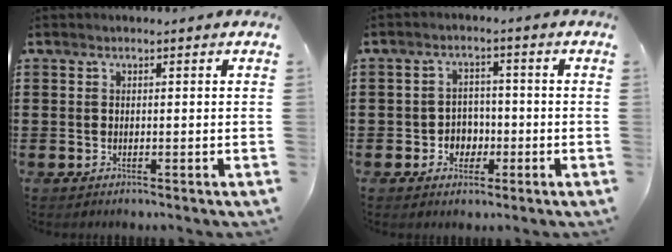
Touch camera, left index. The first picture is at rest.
{"total": 3.4, "force": [-1.3, 2.9, 1.2], "torque": [-0.031, 0.005, -0.030]}